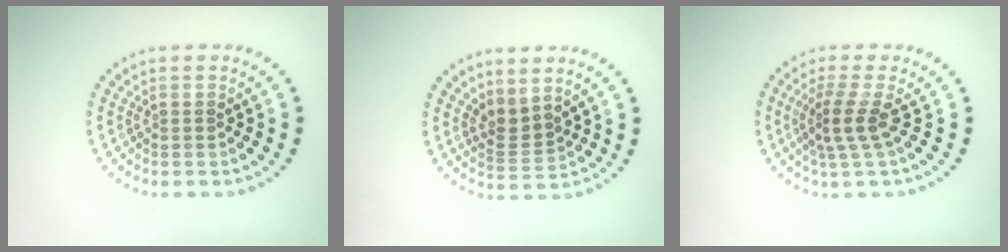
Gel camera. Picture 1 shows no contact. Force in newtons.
{"total": 2.3, "press": 1.5, "slide": 1.7}
{"total": 2.9, "press": 2.1, "slide": 2.0}